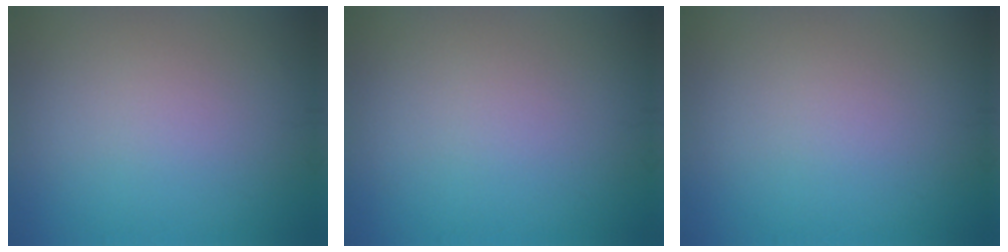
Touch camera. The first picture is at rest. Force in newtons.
{"total": 0.0}
{"total": 0.0}